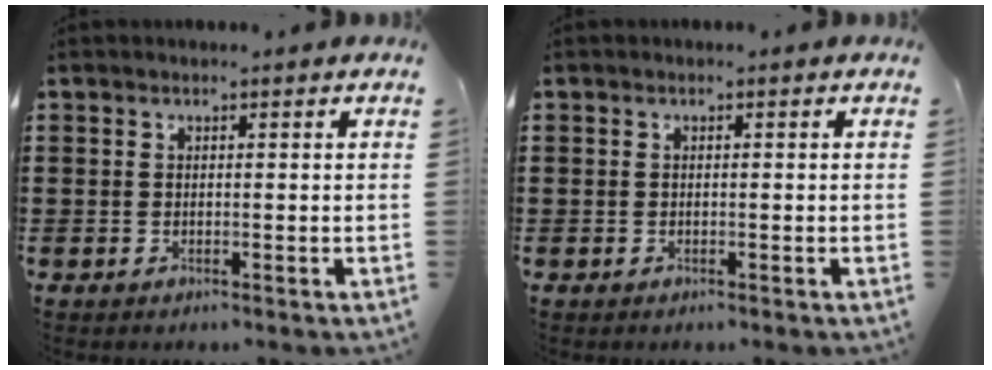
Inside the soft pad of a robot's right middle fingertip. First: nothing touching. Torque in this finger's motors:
{"motor_torque": [-0.30, -0.22, 0.05, 0.01]}